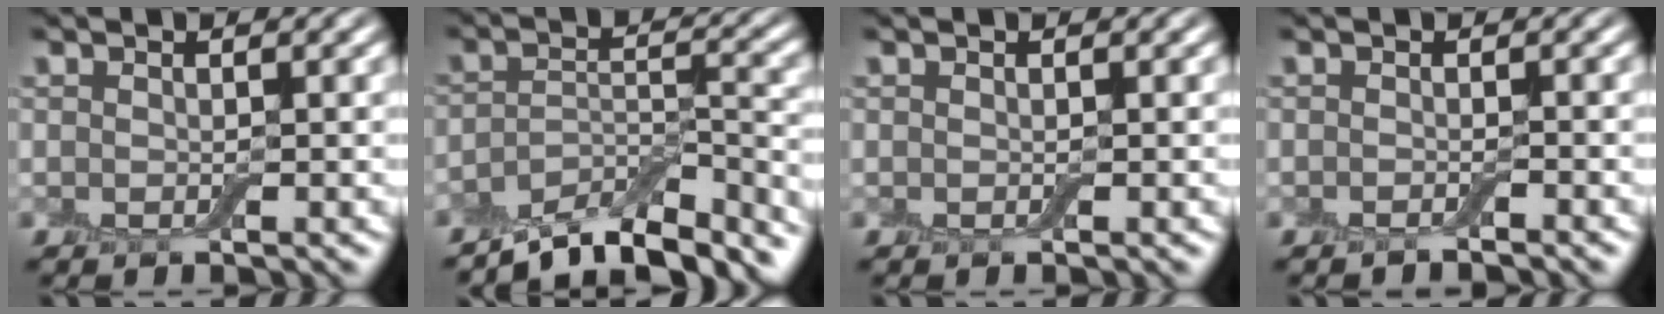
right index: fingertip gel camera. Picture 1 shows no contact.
{"total": 8.1, "force": [-6.9, 2.2, 3.8], "torque": [-0.053, -0.013, -0.111]}
{"total": 0.0}
{"total": 0.9, "force": [-0.8, -0.1, 0.4], "torque": [-0.005, 0.002, -0.016]}